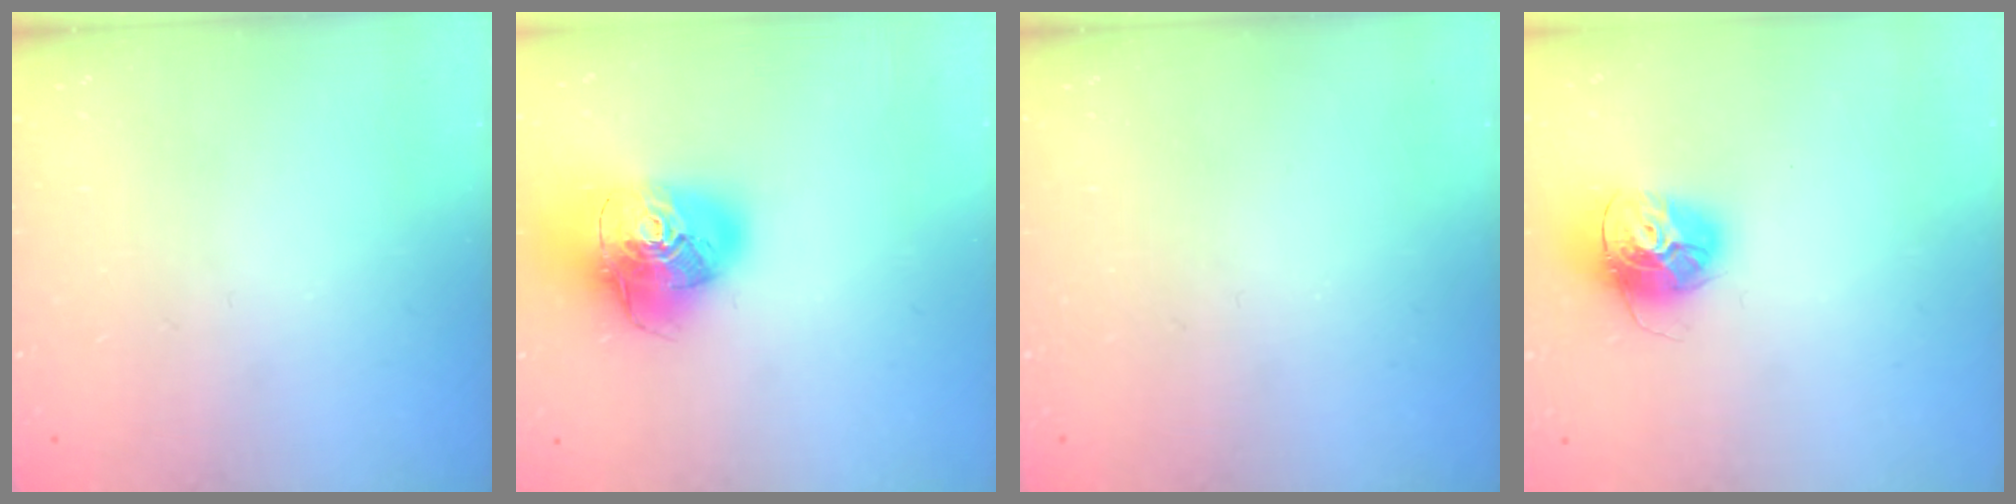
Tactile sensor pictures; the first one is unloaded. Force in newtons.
{"total": 19.1, "press": 18.9, "slide": 2.6}
{"total": 0.0}
{"total": 14.5, "press": 14.4, "slide": 1.5}